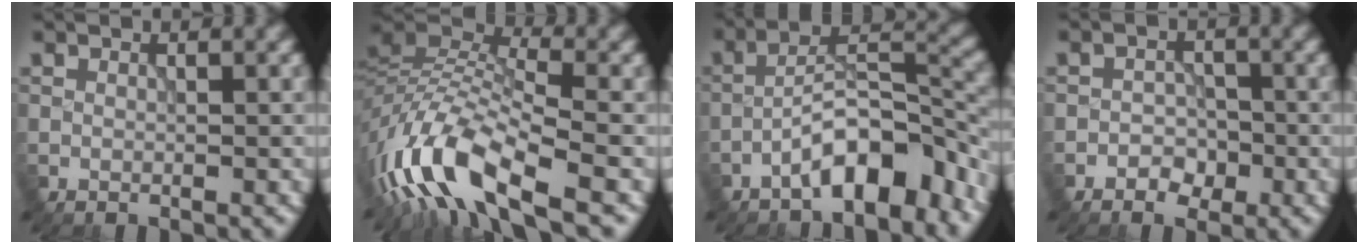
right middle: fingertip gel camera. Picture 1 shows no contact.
{"total": 11.3, "force": [-6.3, 3.7, 8.5], "torque": [-0.164, 0.007, -0.129]}
{"total": 7.4, "force": [-4.6, 2.4, 5.2], "torque": [-0.076, 0.020, -0.083]}
{"total": 1.9, "force": [-1.2, 1.3, 0.7], "torque": [-0.004, 0.004, -0.022]}